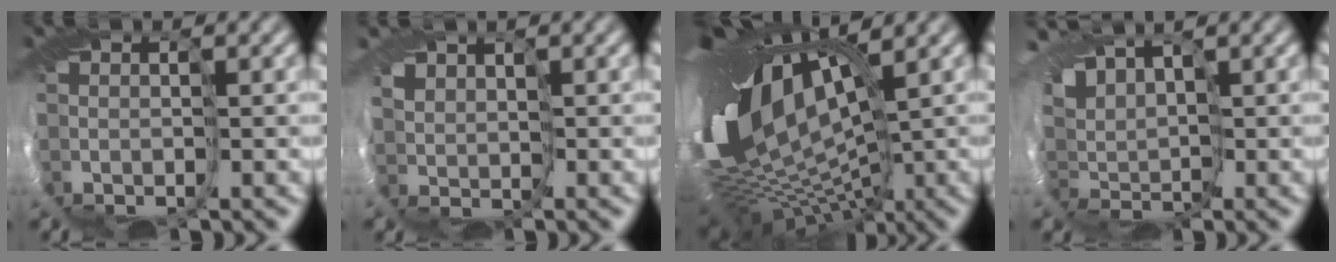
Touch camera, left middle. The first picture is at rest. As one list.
[{"total": 1.4, "force": [1.3, 0.6, -0.2], "torque": [-0.002, -0.002, 0.021]}, {"total": 17.7, "force": [2.2, 9.5, 14.8], "torque": [-0.270, -0.019, 0.050]}, {"total": 5.1, "force": [3.1, 2.4, 3.2], "torque": [-0.071, 0.003, 0.051]}]